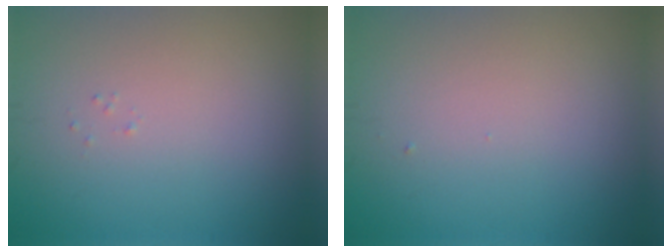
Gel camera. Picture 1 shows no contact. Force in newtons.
{"total": 0.0}